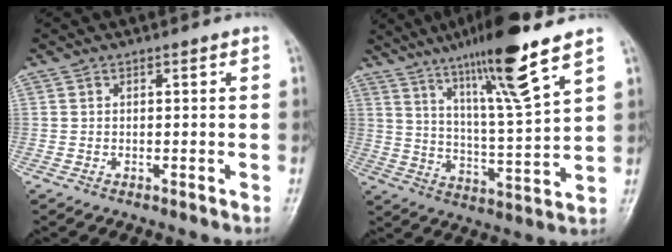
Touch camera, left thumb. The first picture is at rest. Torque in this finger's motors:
{"motor_torque": [0.74, -0.40, 1.57, -1.18, 0.22]}